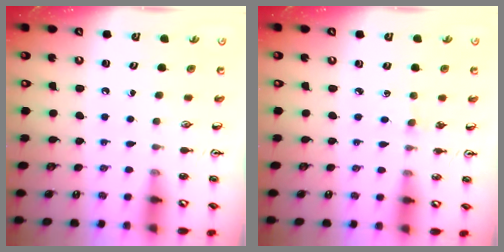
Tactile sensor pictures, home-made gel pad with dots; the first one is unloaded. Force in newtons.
{"total": 2.0, "press": 2.0, "slide": 0.3}